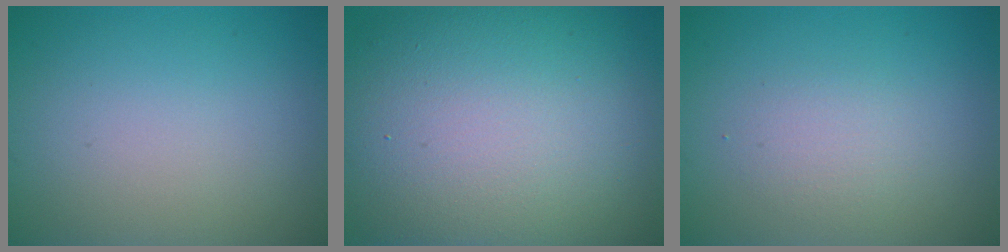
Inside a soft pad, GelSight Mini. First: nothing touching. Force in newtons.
{"total": 16.5, "press": 16.5, "slide": 0.3}
{"total": 1.6, "press": 1.6, "slide": 0.1}